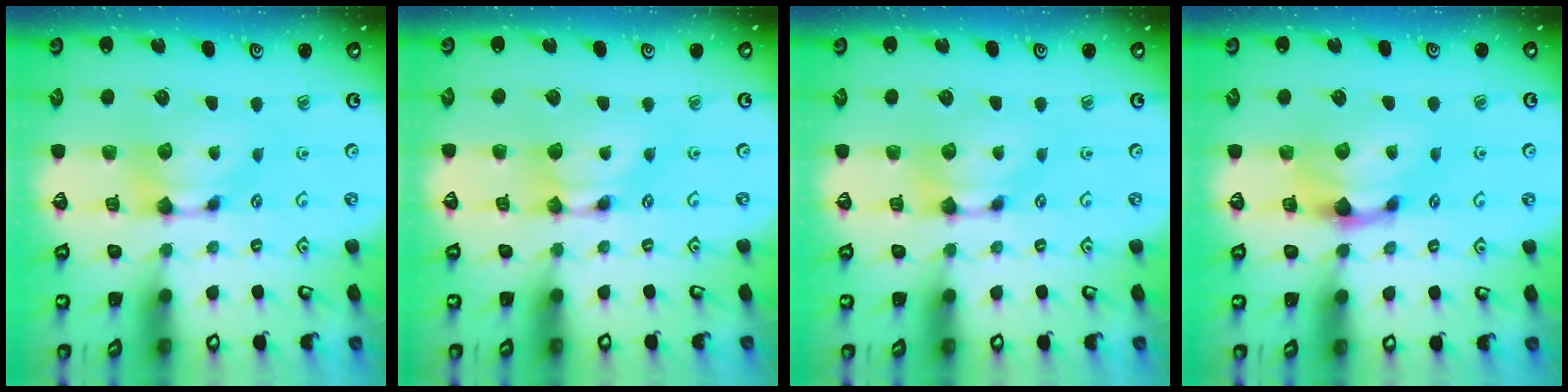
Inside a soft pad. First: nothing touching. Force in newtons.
{"total": 1.7, "press": 1.7, "slide": 0.2}
{"total": 0.0}
{"total": 1.9, "press": 1.4, "slide": 1.3}